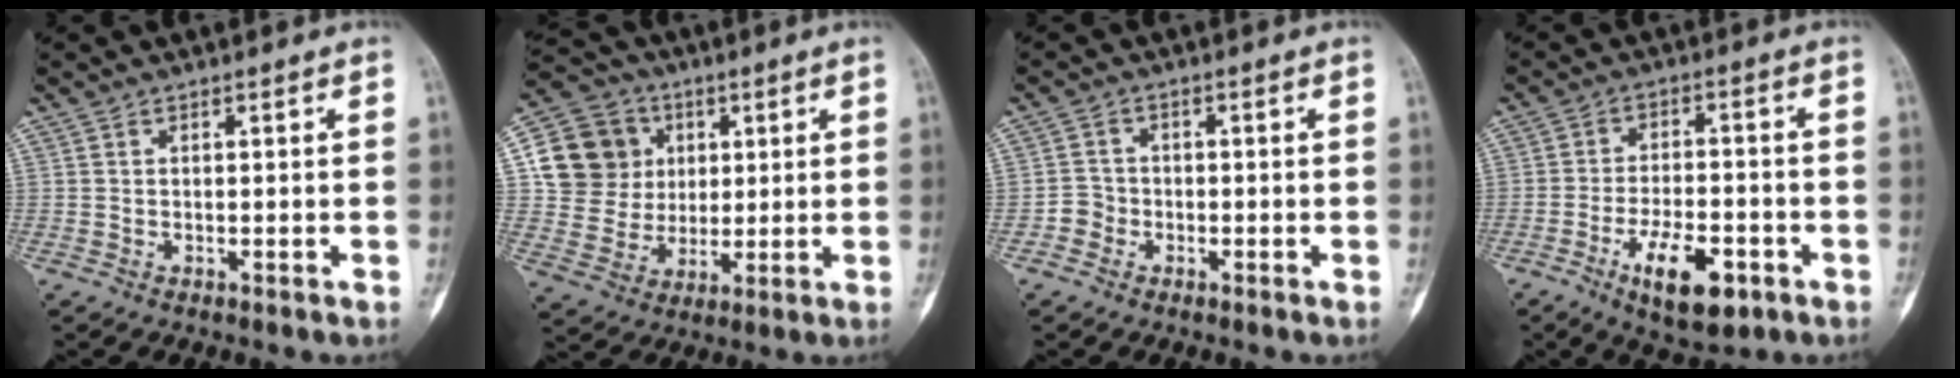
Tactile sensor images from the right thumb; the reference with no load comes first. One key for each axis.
{"total": 15.1, "fx": 3.7, "fy": 13.7, "fz": 5.0, "tx": -0.068, "ty": 0.010, "tz": 0.069}
{"total": 2.5, "fx": -1.2, "fy": 2.2, "fz": 0.3, "tx": 0.005, "ty": 0.010, "tz": -0.031}
{"total": 11.0, "fx": -5.1, "fy": 4.6, "fz": 8.6, "tx": -0.139, "ty": 0.015, "tz": -0.076}